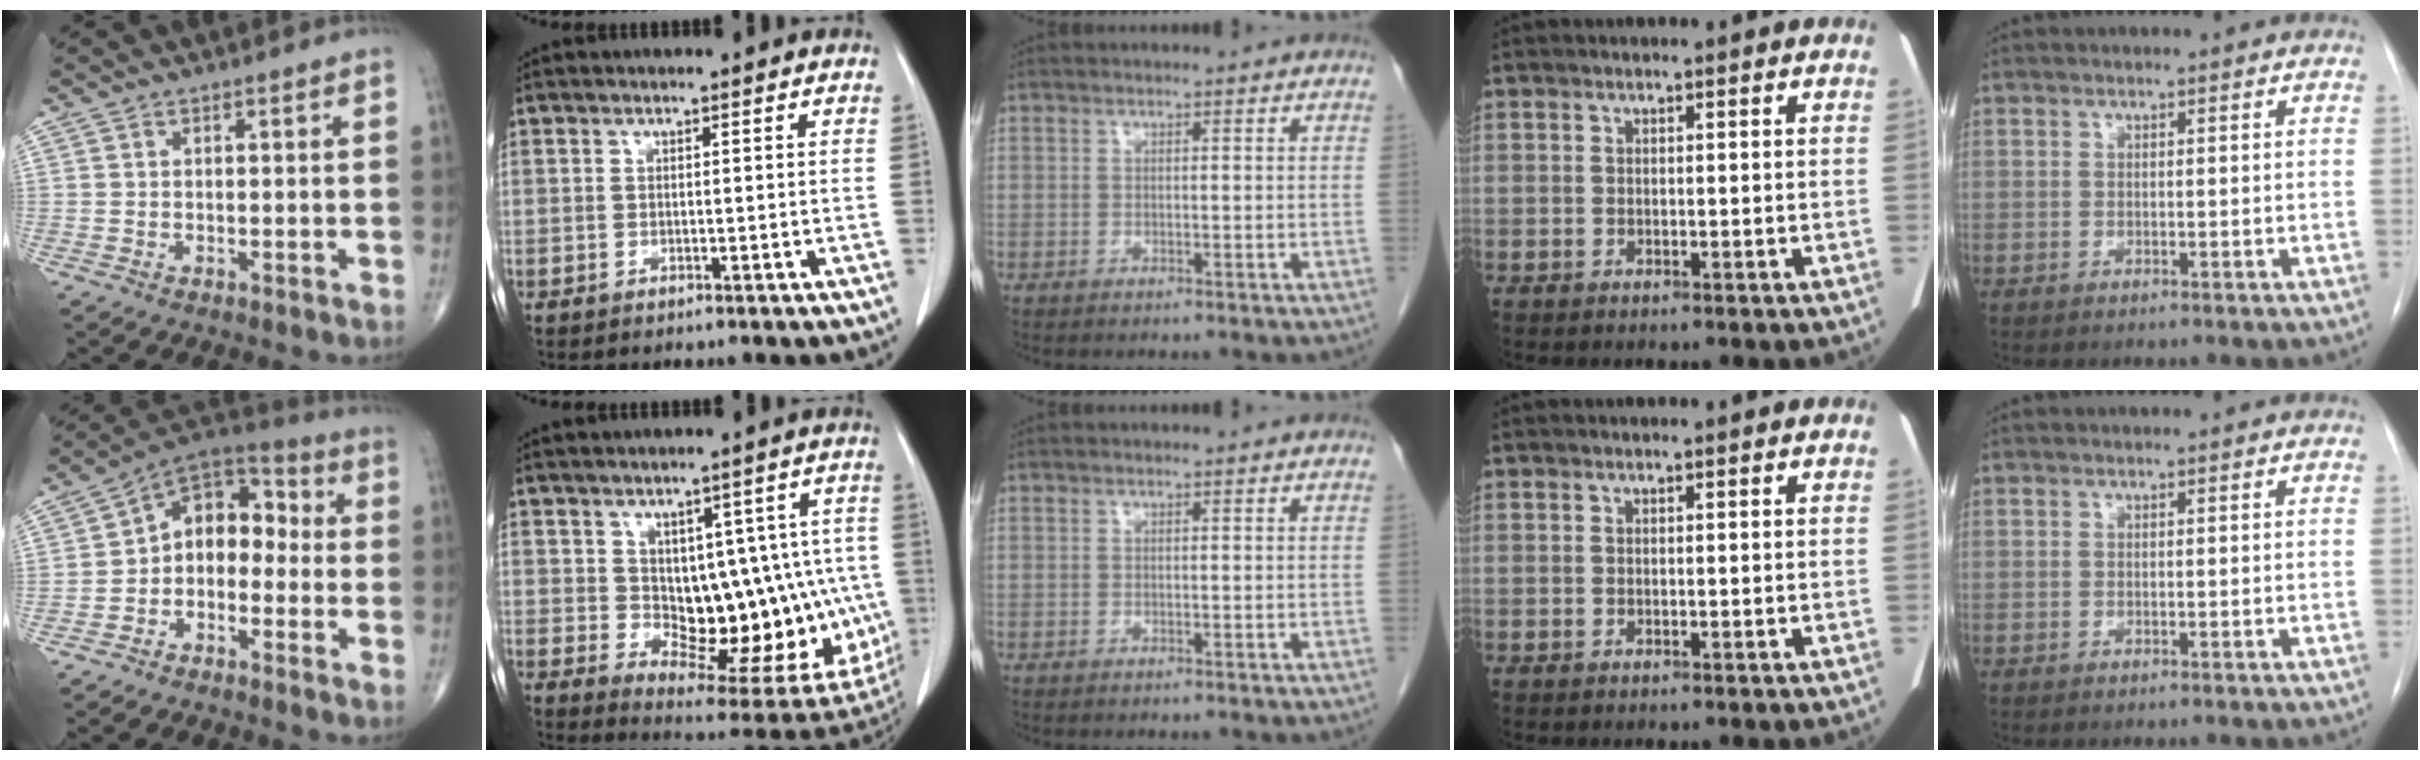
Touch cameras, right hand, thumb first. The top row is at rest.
{"thumb": {"total": 11.1, "force": [-1.7, 7.8, 7.7], "torque": [-0.074, 0.054, -0.051]}, "index": {"total": 15.9, "force": [-0.3, 8.4, 13.5], "torque": [-0.152, 0.011, 0.023]}}